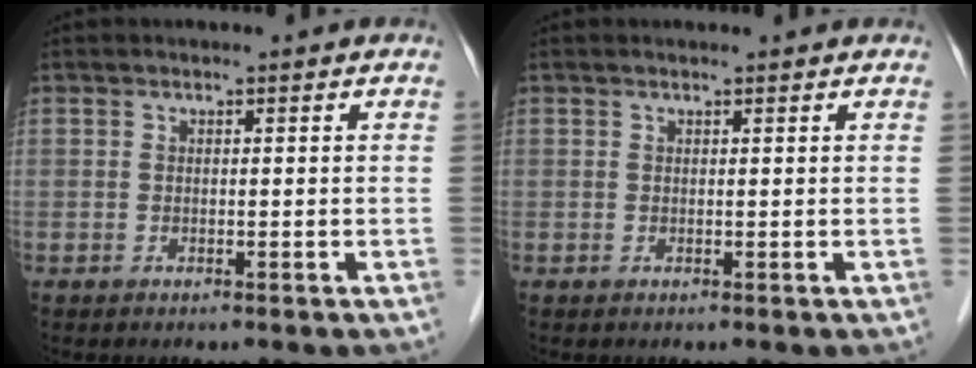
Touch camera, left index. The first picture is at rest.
{"total": 1.3, "force": [1.2, 0.1, 0.4], "torque": [-0.011, 0.013, 0.014]}